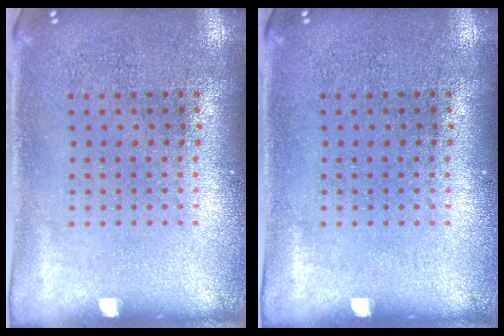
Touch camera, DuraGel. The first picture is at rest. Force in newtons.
{"total": 0.0}